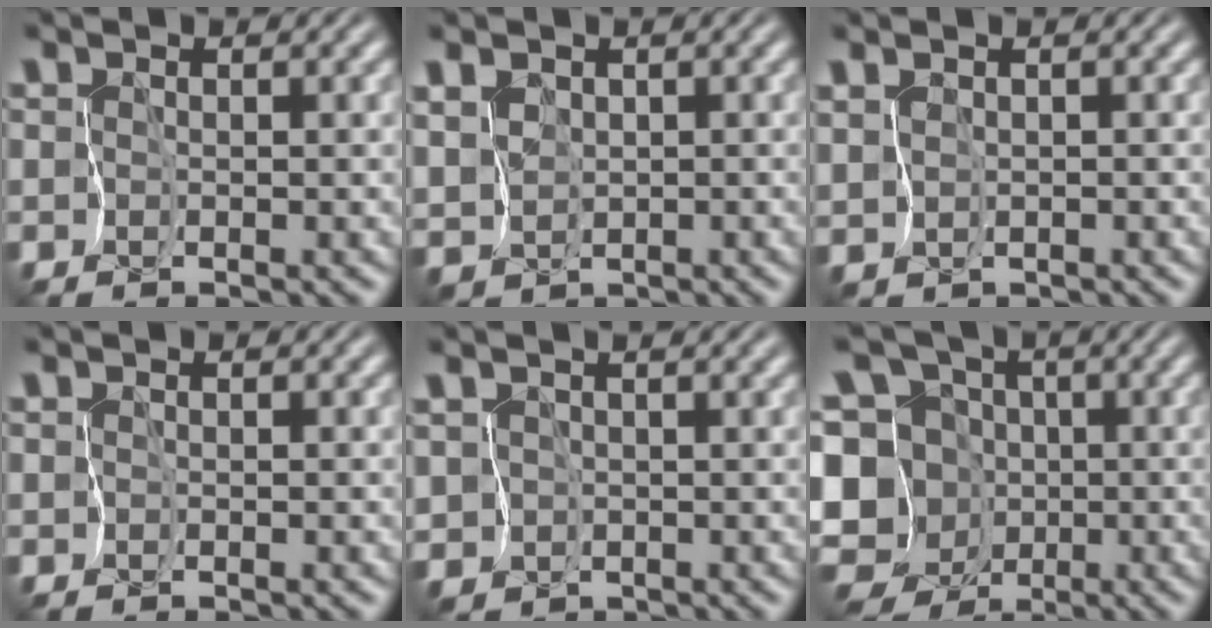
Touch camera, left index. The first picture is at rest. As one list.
[{"total": 2.8, "force": [0.5, 2.5, 1.1], "torque": [-0.046, 0.008, 0.007]}, {"total": 0.7, "force": [0.2, 0.6, 0.0], "torque": [-0.011, -0.001, 0.008]}, {"total": 0.0}, {"total": 1.4, "force": [0.2, 1.4, 0.3], "torque": [-0.013, 0.005, 0.004]}, {"total": 9.9, "force": [-3.3, 8.3, 4.2], "torque": [-0.104, 0.016, -0.067]}]